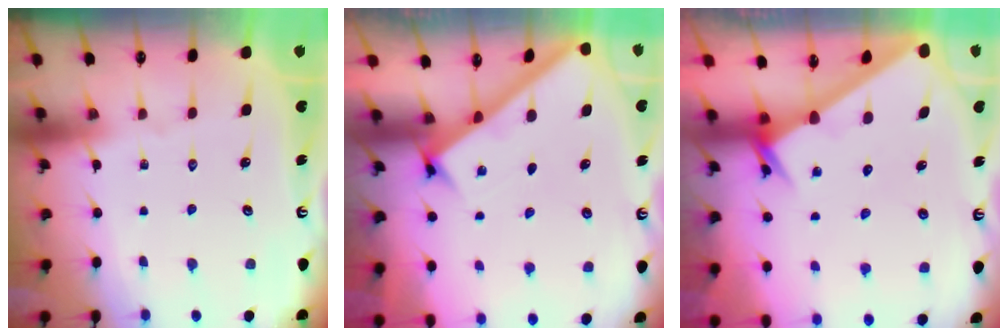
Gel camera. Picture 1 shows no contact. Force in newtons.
{"total": 2.7, "press": 2.7, "slide": 0.4}
{"total": 2.7, "press": 2.7, "slide": 0.2}